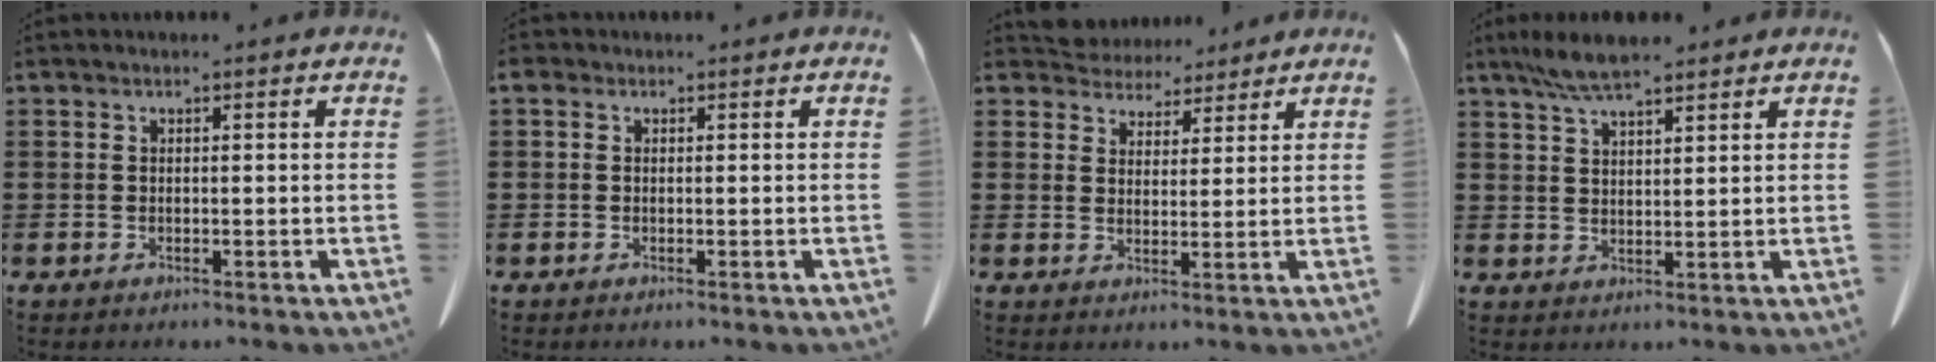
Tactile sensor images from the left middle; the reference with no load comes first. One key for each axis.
{"total": 0.8, "fx": 0.0, "fy": 0.6, "fz": 0.4, "tx": -0.010, "ty": 0.005, "tz": 0.000}
{"total": 4.3, "fx": 4.0, "fy": 1.4, "fz": -0.4, "tx": -0.012, "ty": -0.016, "tz": 0.076}
{"total": 5.5, "fx": 4.4, "fy": 1.0, "fz": 3.1, "tx": -0.071, "ty": -0.004, "tz": 0.082}